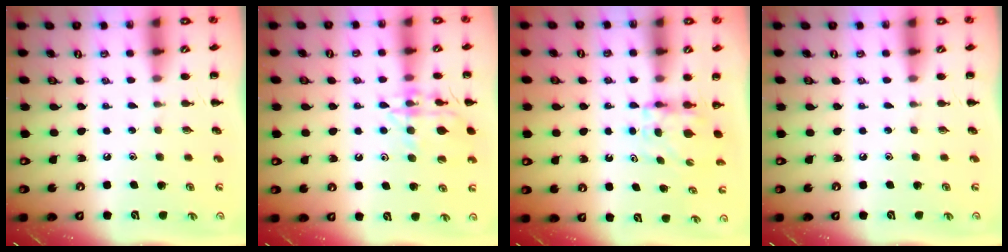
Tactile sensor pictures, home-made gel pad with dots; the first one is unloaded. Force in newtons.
{"total": 15.5, "press": 15.4, "slide": 1.6}
{"total": 6.3, "press": 6.3, "slide": 0.7}
{"total": 0.0}